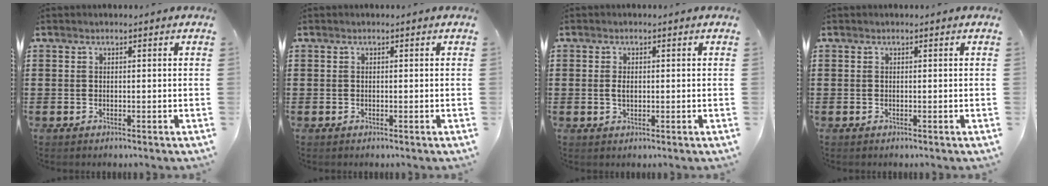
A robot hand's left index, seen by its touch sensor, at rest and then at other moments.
{"total": 0.0}
{"total": 1.5, "force": [0.0, 0.8, 1.3], "torque": [-0.028, 0.003, -0.001]}
{"total": 0.0}